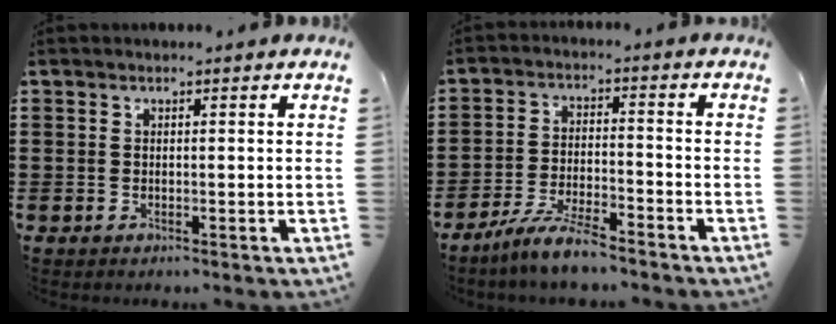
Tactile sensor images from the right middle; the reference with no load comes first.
{"total": 6.6, "force": [-5.7, 0.5, 3.2], "torque": [-0.079, -0.011, -0.111]}